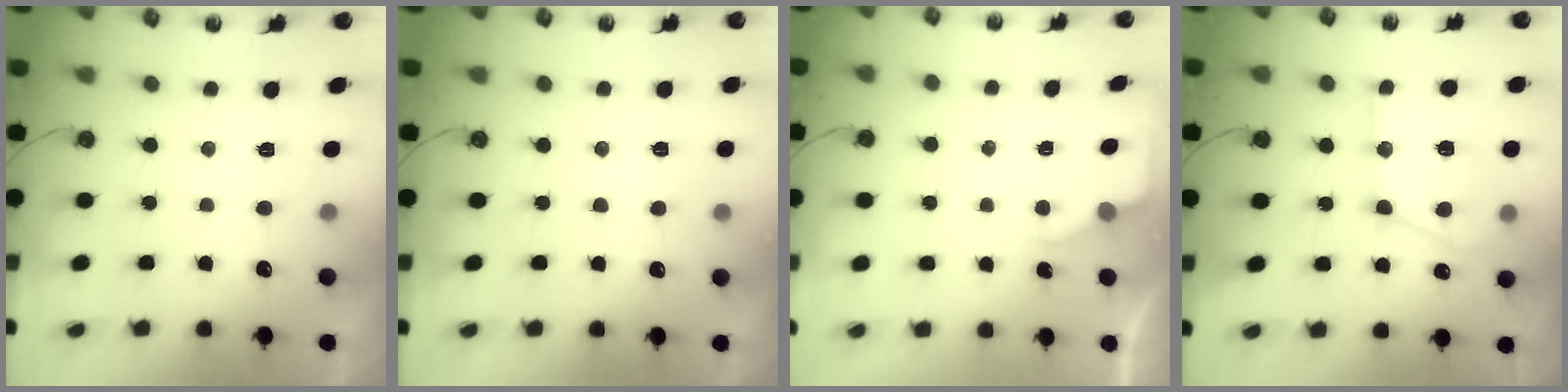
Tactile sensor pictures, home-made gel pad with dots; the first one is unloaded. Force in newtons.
{"total": 2.4, "press": 2.4, "slide": 0.4}
{"total": 2.4, "press": 2.4, "slide": 0.3}
{"total": 17.3, "press": 17.2, "slide": 1.4}